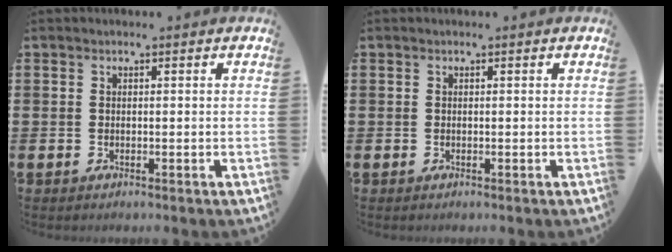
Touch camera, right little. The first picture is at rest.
{"total": 0.0}